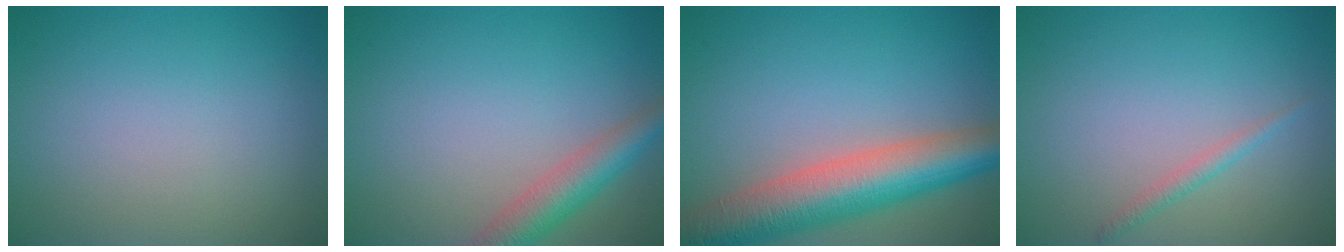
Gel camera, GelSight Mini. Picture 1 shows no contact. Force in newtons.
{"total": 4.0, "press": 4.0, "slide": 0.2}
{"total": 9.0, "press": 9.0, "slide": 0.5}
{"total": 1.2, "press": 1.2, "slide": 0.0}